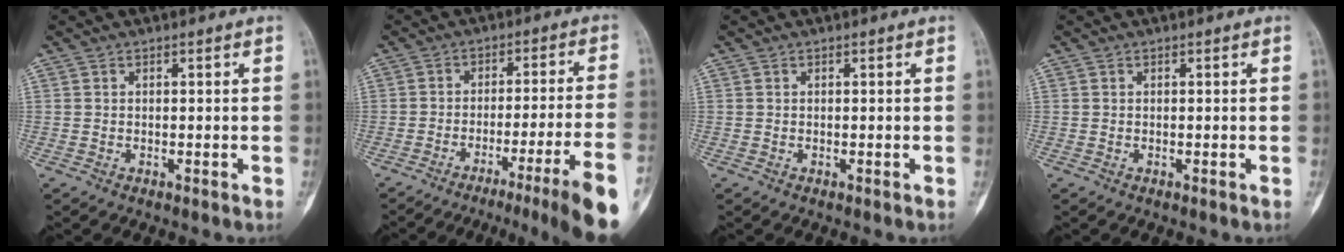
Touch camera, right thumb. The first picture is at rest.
{"total": 16.0, "force": [-10.0, -0.8, 12.4], "torque": [-0.141, 0.047, -0.146]}
{"total": 0.0}
{"total": 0.0}